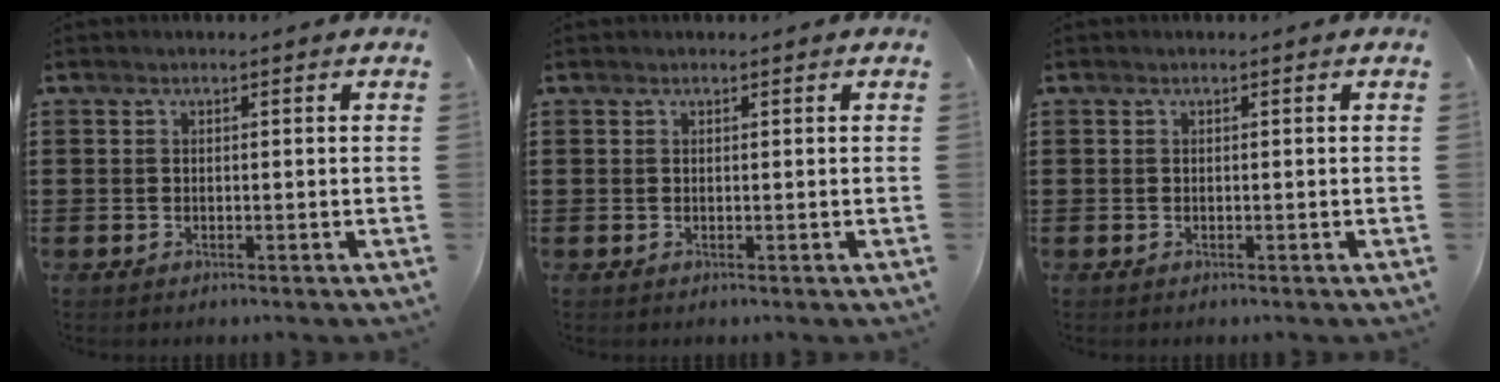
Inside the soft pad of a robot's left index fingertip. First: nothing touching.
{"total": 0.0}
{"total": 0.0}